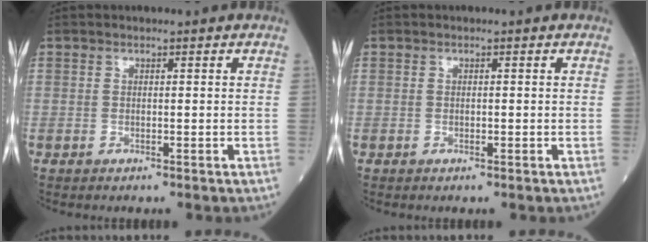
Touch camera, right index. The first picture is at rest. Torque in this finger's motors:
{"motor_torque": [-0.09, 0.04, -0.03, -0.01]}